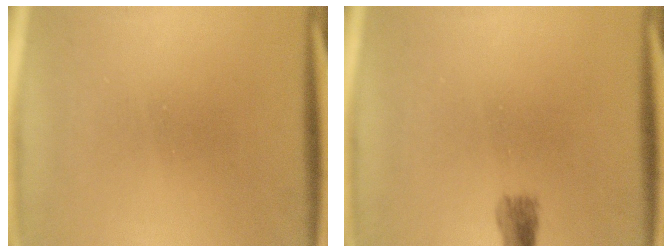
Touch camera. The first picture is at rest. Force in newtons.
{"total": 1.8}